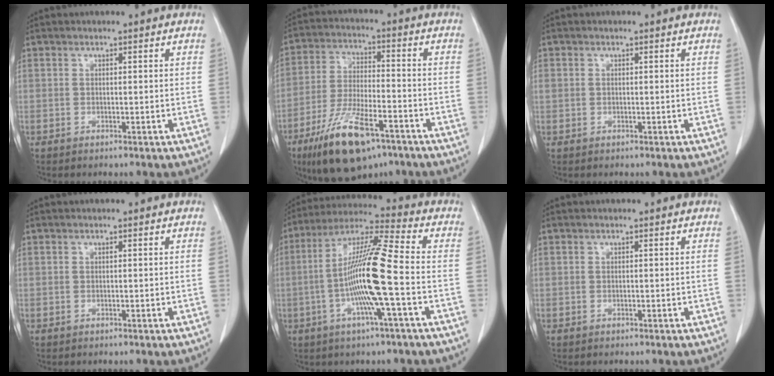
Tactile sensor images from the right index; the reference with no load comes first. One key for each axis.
{"total": 14.2, "fx": -8.8, "fy": 4.3, "fz": 10.4, "tx": -0.203, "ty": -0.018, "tz": -0.150}
{"total": 1.1, "fx": 0.2, "fy": 0.9, "fz": 0.5, "tx": -0.014, "ty": 0.013, "tz": 0.007}
{"total": 0.0}
{"total": 13.9, "fx": -2.6, "fy": -0.4, "fz": 13.6, "tx": -0.260, "ty": 0.003, "tz": -0.060}
{"total": 0.0}